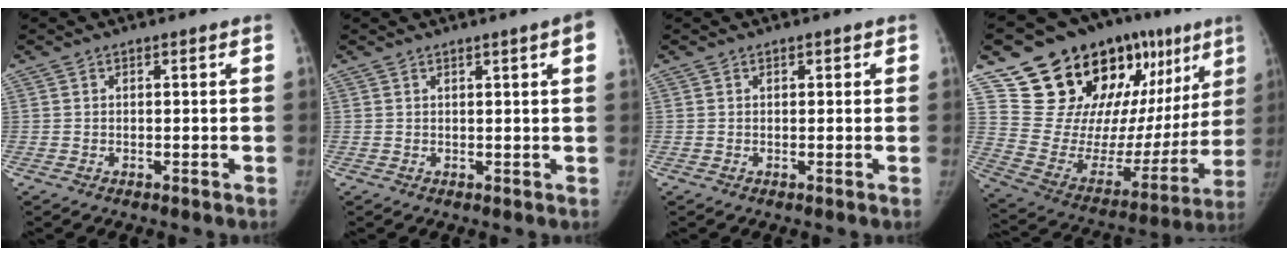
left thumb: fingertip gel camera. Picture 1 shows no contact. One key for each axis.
{"total": 4.4, "fx": 2.0, "fy": 0.1, "fz": 3.9, "tx": -0.041, "ty": 0.000, "tz": 0.023}
{"total": 0.8, "fx": 0.4, "fy": 0.6, "fz": 0.4, "tx": 0.006, "ty": 0.000, "tz": 0.003}
{"total": 30.3, "fx": 17.0, "fy": 14.6, "fz": 20.4, "tx": -0.250, "ty": -0.027, "tz": 0.281}